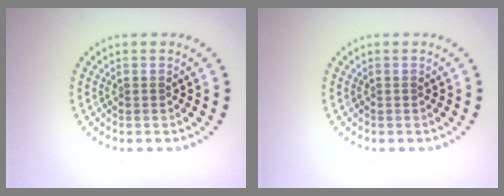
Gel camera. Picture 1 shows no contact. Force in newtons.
{"total": 0.0}